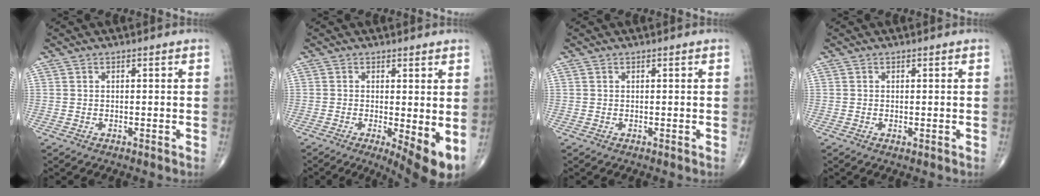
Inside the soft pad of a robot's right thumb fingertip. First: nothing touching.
{"total": 7.8, "force": [-1.2, 2.1, 7.4], "torque": [-0.109, -0.022, -0.014]}
{"total": 0.0}
{"total": 0.6, "force": [-0.1, 0.2, 0.5], "torque": [-0.012, -0.003, -0.004]}